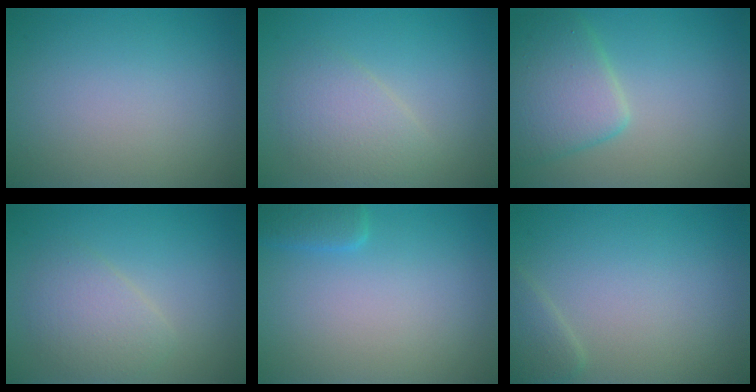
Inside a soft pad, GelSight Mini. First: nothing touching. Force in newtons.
{"total": 3.0, "press": 3.0, "slide": 0.0}
{"total": 5.1, "press": 5.1, "slide": 0.3}
{"total": 2.8, "press": 2.8, "slide": 0.0}
{"total": 1.6, "press": 1.6, "slide": 0.1}
{"total": 1.4, "press": 1.4, "slide": 0.1}